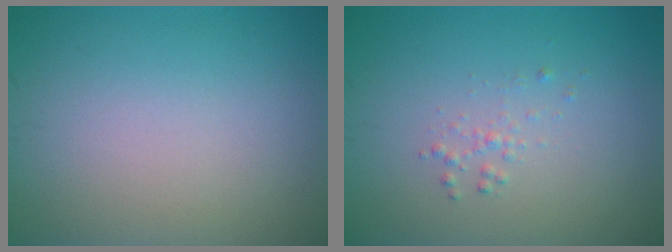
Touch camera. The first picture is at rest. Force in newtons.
{"total": 0.9, "press": 0.9, "slide": 0.0}